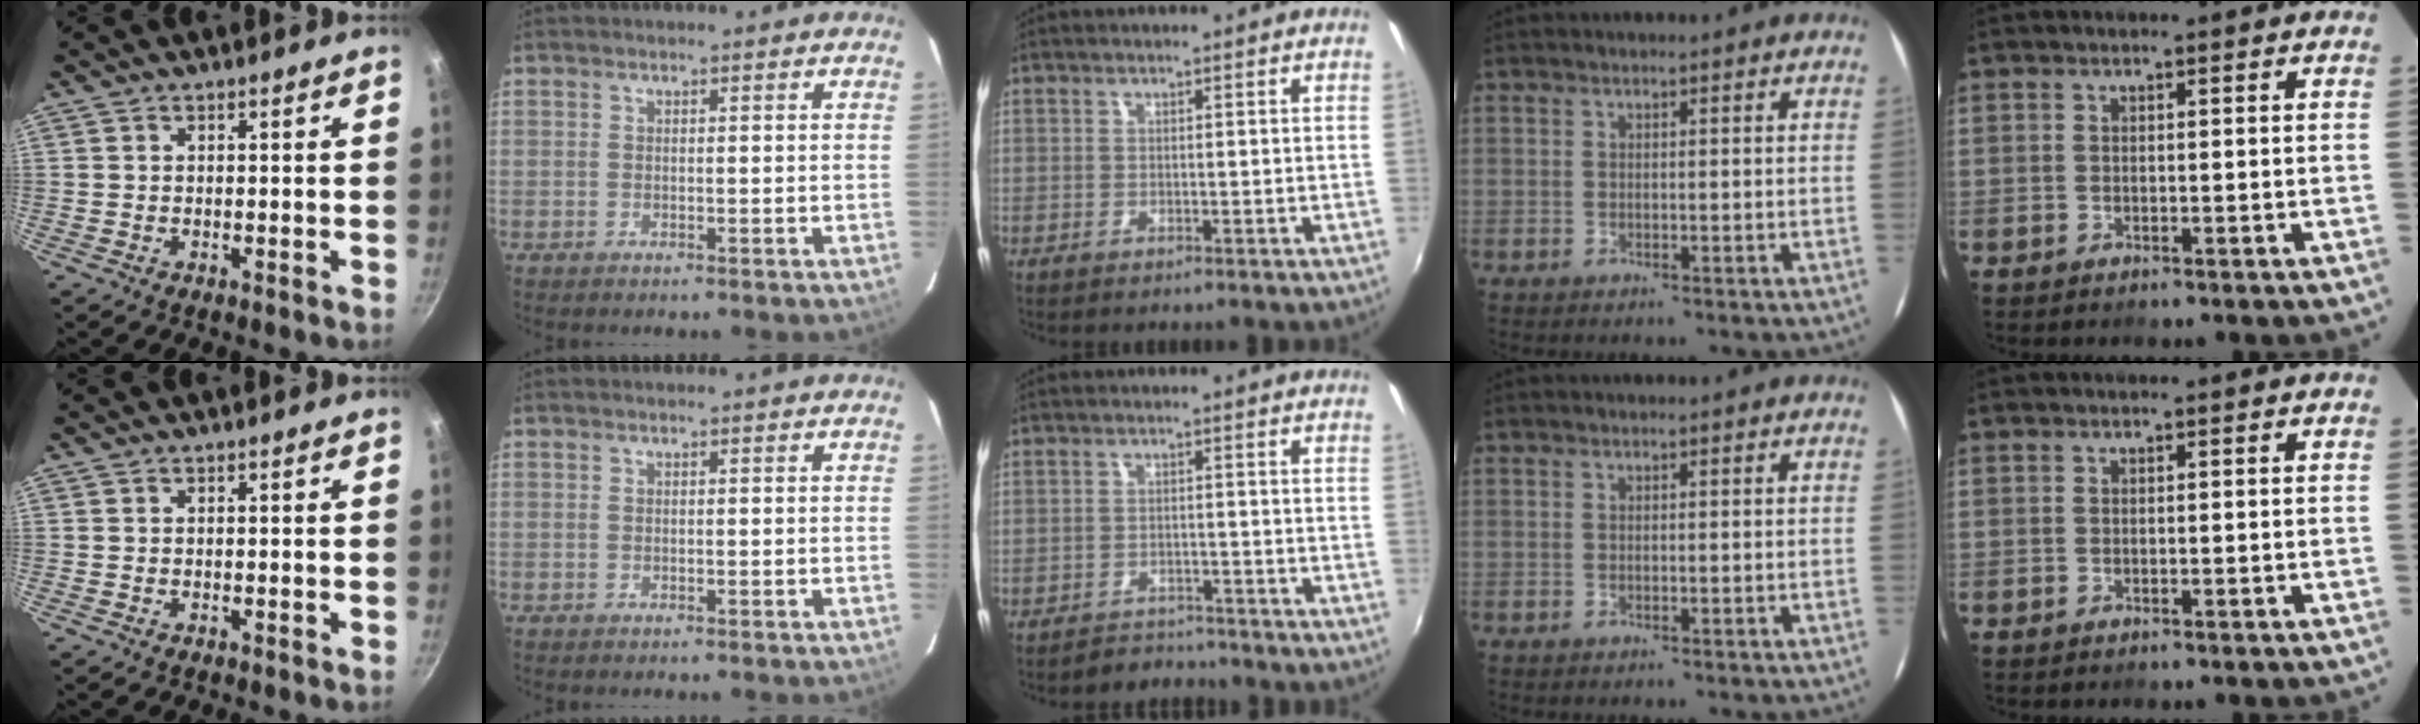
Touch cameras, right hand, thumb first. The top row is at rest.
{"middle": {"total": 4.4, "force": [-4.2, 1.3, -0.1], "torque": [-0.013, 0.003, -0.067]}}